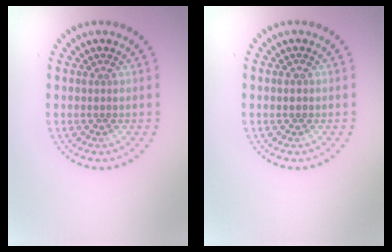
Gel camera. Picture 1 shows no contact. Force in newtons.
{"total": 0.9, "press": 0.9, "slide": 0.1}